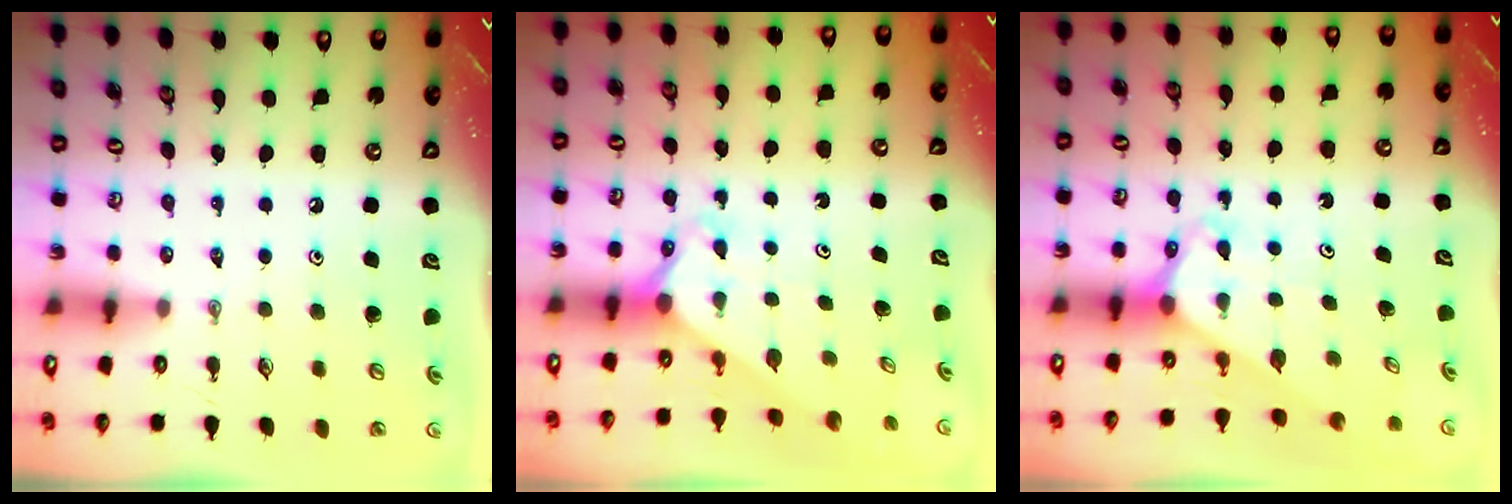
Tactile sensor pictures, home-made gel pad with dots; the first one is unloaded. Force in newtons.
{"total": 2.3, "press": 2.3, "slide": 0.1}
{"total": 2.8, "press": 2.8, "slide": 0.2}